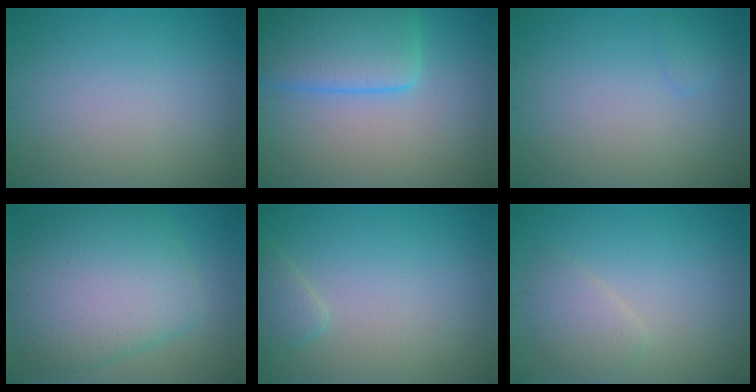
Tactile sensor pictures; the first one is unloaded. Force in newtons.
{"total": 6.7, "press": 6.7, "slide": 0.3}
{"total": 0.8, "press": 0.8, "slide": 0.0}
{"total": 9.0, "press": 9.0, "slide": 0.1}
{"total": 1.6, "press": 1.6, "slide": 0.1}
{"total": 2.1, "press": 2.1, "slide": 0.1}